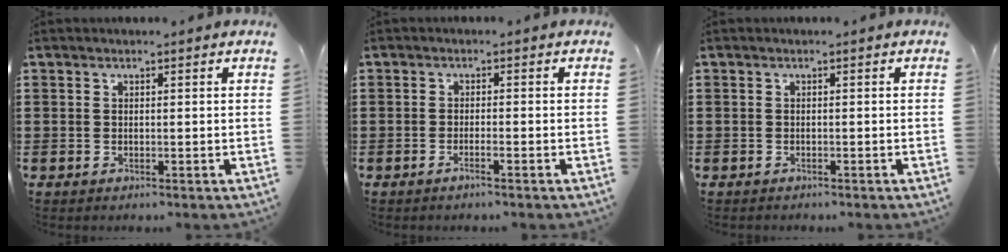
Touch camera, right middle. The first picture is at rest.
{"total": 1.3, "force": [-0.9, -0.1, 0.9], "torque": [-0.015, -0.003, -0.017]}
{"total": 0.5, "force": [-0.5, 0.2, -0.1], "torque": [0.001, 0.002, -0.012]}